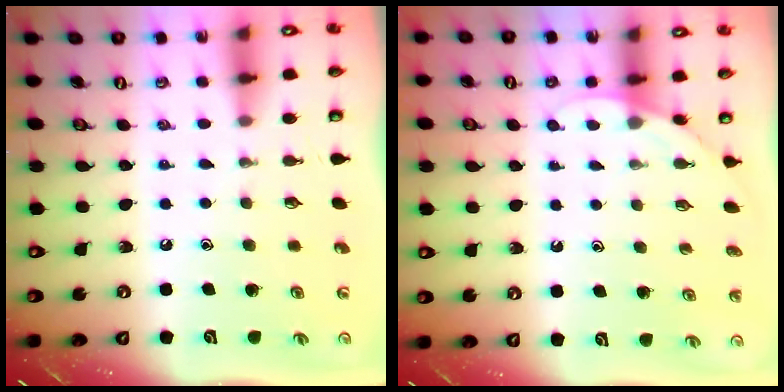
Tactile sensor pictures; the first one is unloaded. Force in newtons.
{"total": 3.6, "press": 3.6, "slide": 0.1}